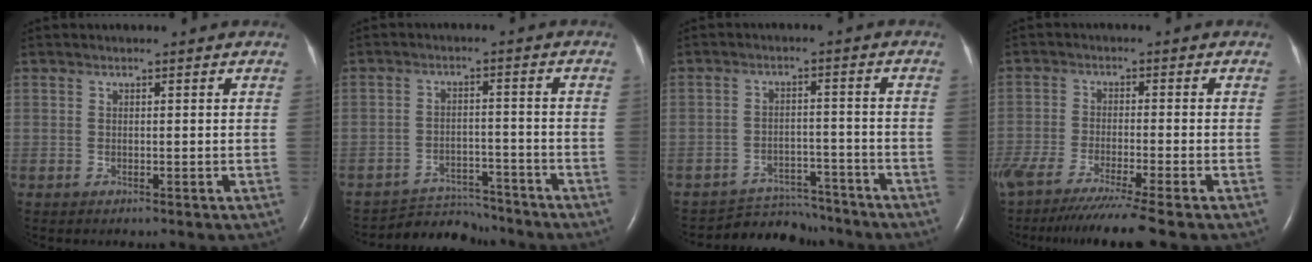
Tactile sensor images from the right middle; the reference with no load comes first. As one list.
[{"total": 7.0, "force": [-6.8, 1.3, -0.8], "torque": [0.012, 0.007, -0.111]}, {"total": 8.1, "force": [-7.8, 2.1, -0.3], "torque": [0.006, 0.012, -0.115]}, {"total": 13.5, "force": [-10.9, -1.0, 7.9], "torque": [-0.130, -0.053, -0.179]}]